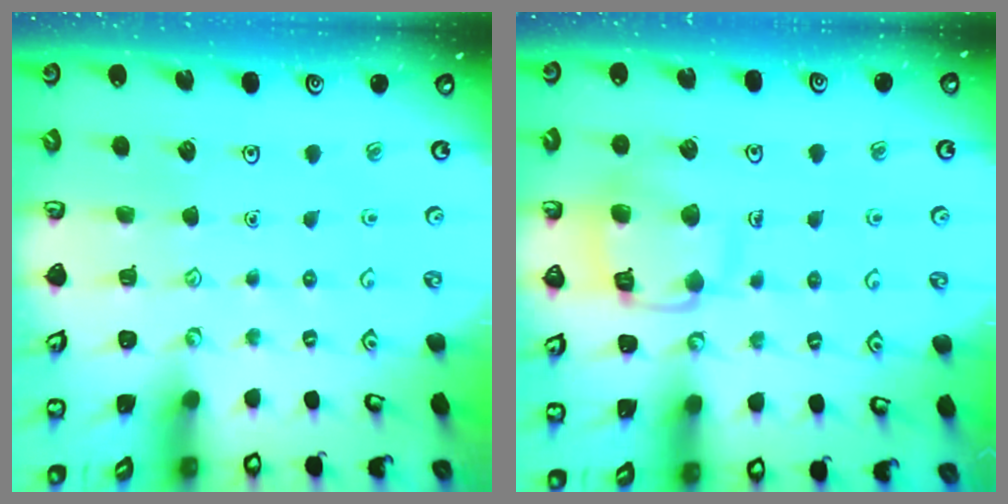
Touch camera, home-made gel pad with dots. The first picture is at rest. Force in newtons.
{"total": 12.0, "press": 12.0, "slide": 1.2}